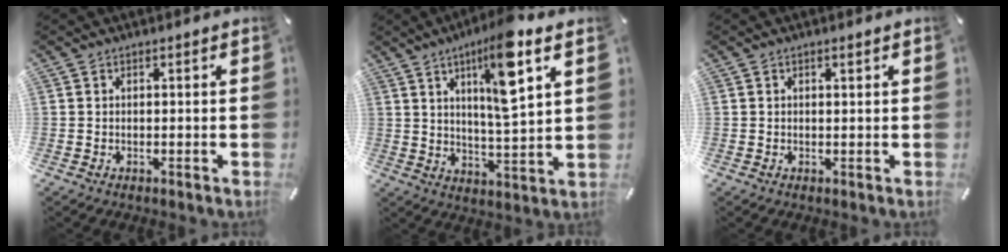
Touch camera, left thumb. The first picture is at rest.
{"total": 12.9, "force": [6.2, 2.5, 11.0], "torque": [-0.172, -0.021, 0.095]}
{"total": 0.8, "force": [0.3, 0.4, 0.6], "torque": [-0.012, 0.003, 0.005]}